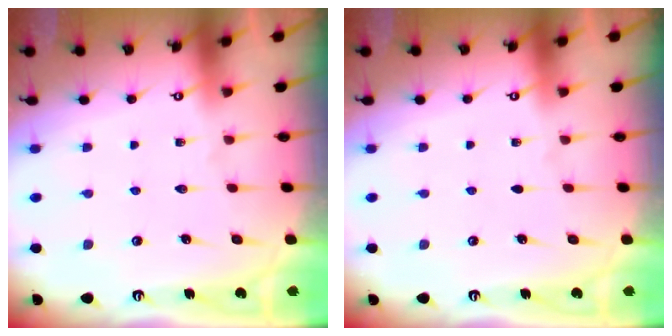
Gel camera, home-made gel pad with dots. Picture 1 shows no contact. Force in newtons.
{"total": 0.0}